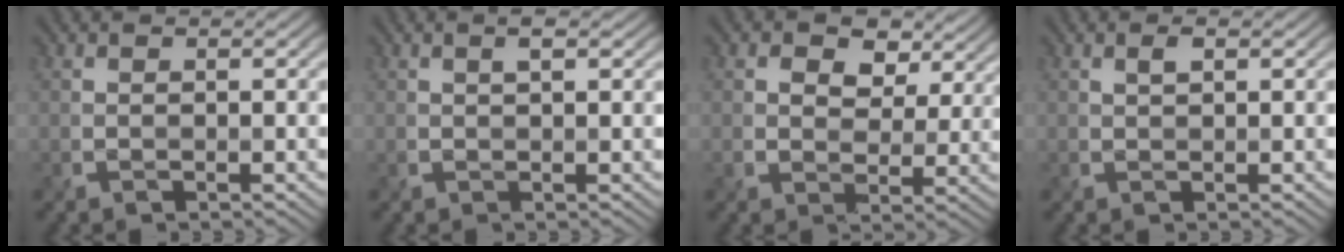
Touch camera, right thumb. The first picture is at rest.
{"total": 1.2, "force": [0.7, 0.3, 1.0], "torque": [-0.019, 0.002, 0.012]}
{"total": 6.1, "force": [3.0, 4.3, 3.2], "torque": [-0.056, -0.007, 0.042]}
{"total": 0.9, "force": [0.5, 0.3, 0.7], "torque": [-0.016, 0.001, 0.010]}